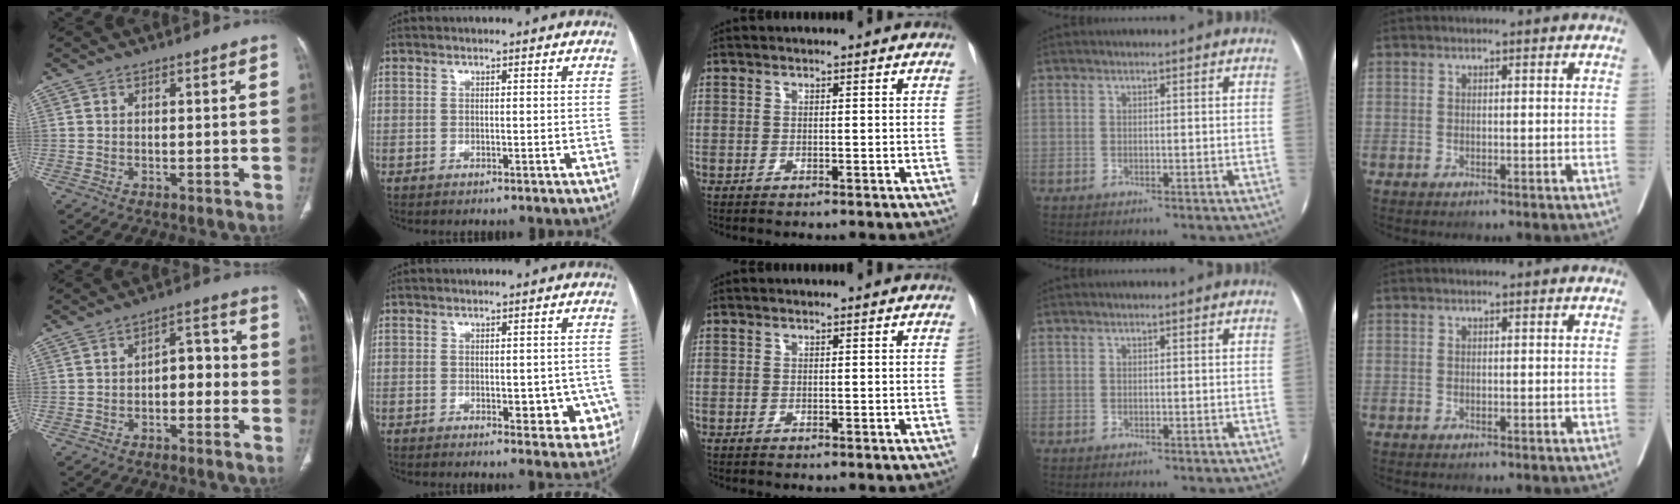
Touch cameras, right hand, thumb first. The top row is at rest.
{"thumb": {"total": 5.7, "force": [-1.3, 3.4, 4.3], "torque": [-0.038, 0.033, -0.027]}, "index": {"total": 7.2, "force": [-2.0, 3.8, 5.8], "torque": [-0.048, 0.011, -0.018]}}